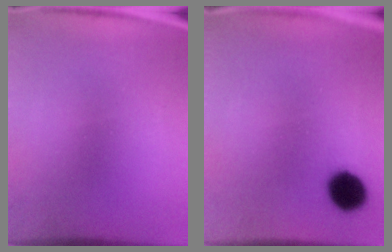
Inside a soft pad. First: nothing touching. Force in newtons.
{"total": 8.5}